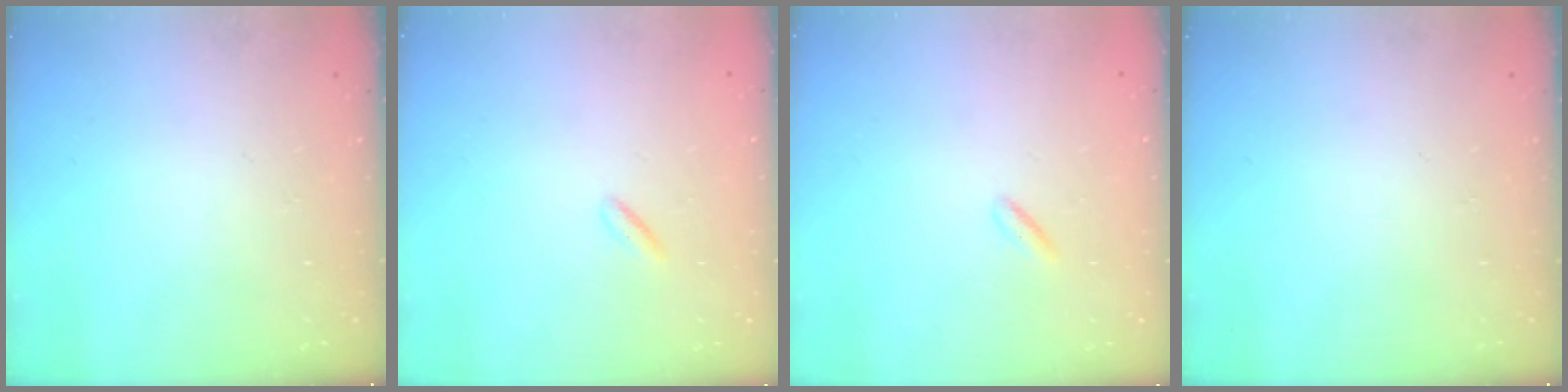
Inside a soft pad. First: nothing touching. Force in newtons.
{"total": 1.3, "press": 1.1, "slide": 0.6}
{"total": 1.3, "press": 1.1, "slide": 0.6}
{"total": 0.0}